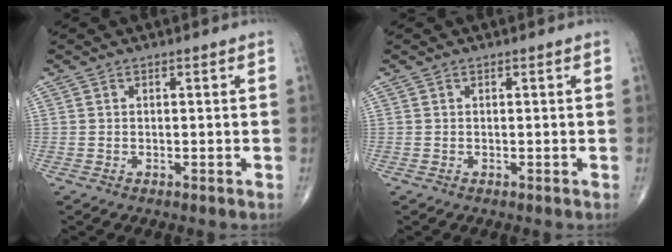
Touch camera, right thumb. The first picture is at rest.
{"total": 0.0}